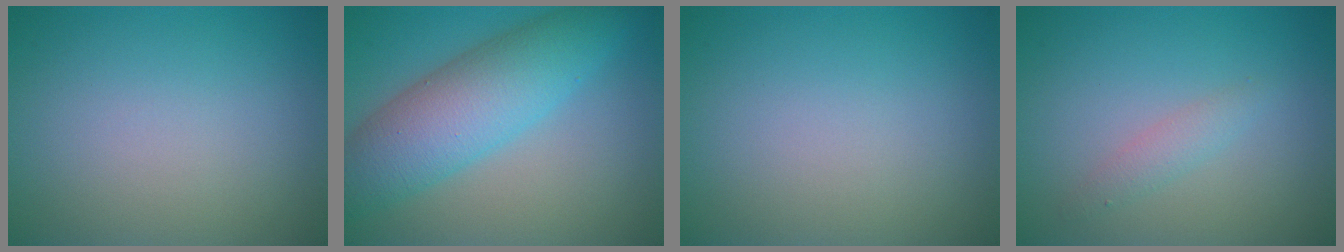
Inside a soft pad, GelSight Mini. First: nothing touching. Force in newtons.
{"total": 7.7, "press": 7.7, "slide": 0.1}
{"total": 0.0}
{"total": 1.3, "press": 1.3, "slide": 0.0}